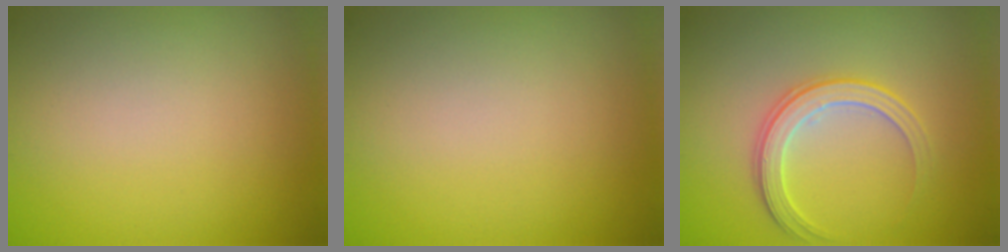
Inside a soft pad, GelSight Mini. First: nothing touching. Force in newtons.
{"total": 0.0}
{"total": 2.8, "press": 2.8, "slide": 0.3}